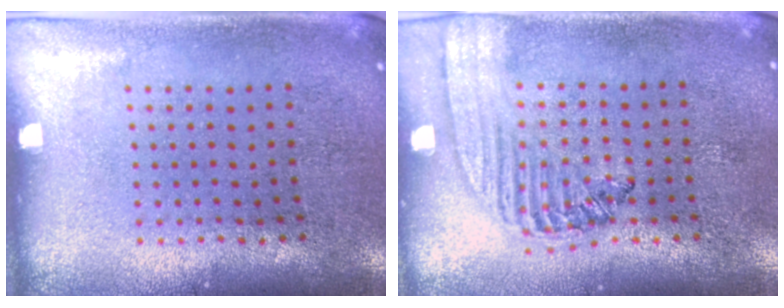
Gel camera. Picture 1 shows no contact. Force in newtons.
{"total": 1.6, "press": 1.4, "slide": 0.7}